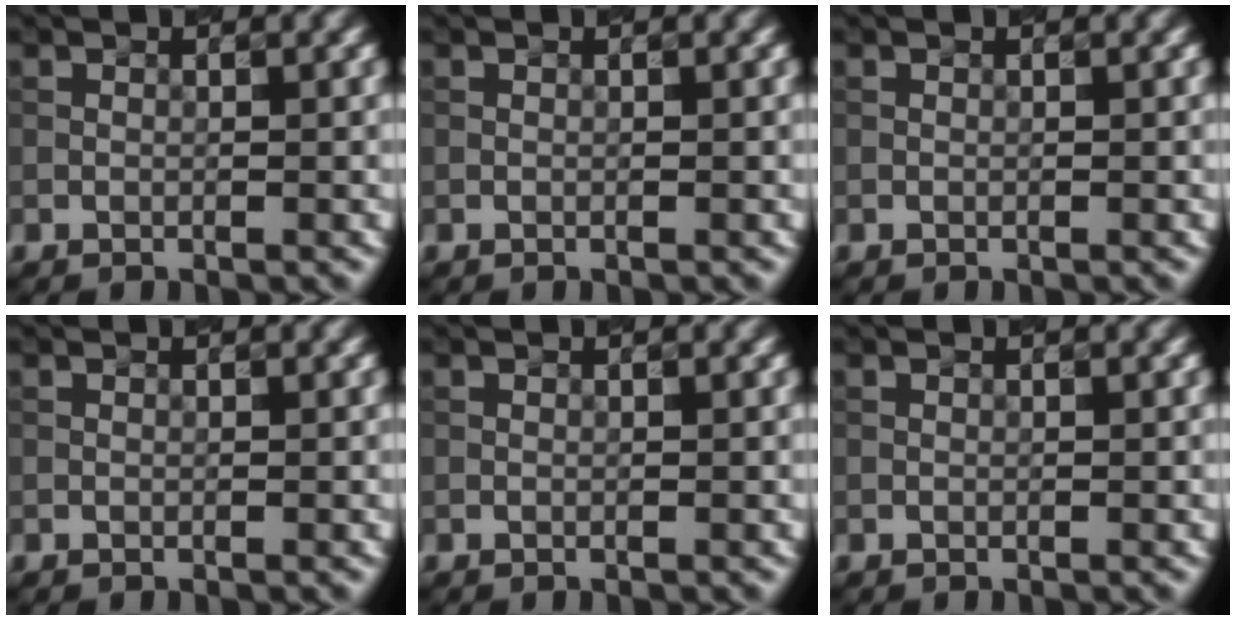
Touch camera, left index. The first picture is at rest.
{"total": 0.0}
{"total": 0.0}
{"total": 0.0}
{"total": 0.0}
{"total": 0.0}